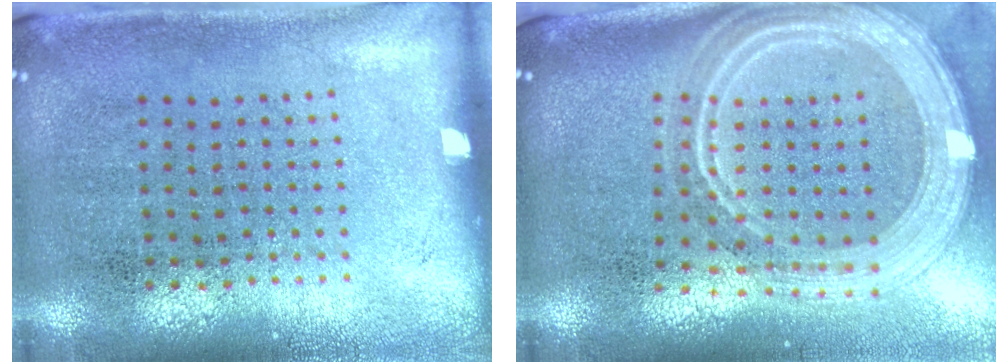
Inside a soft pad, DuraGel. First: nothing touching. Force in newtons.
{"total": 3.0, "press": 2.4, "slide": 1.7}